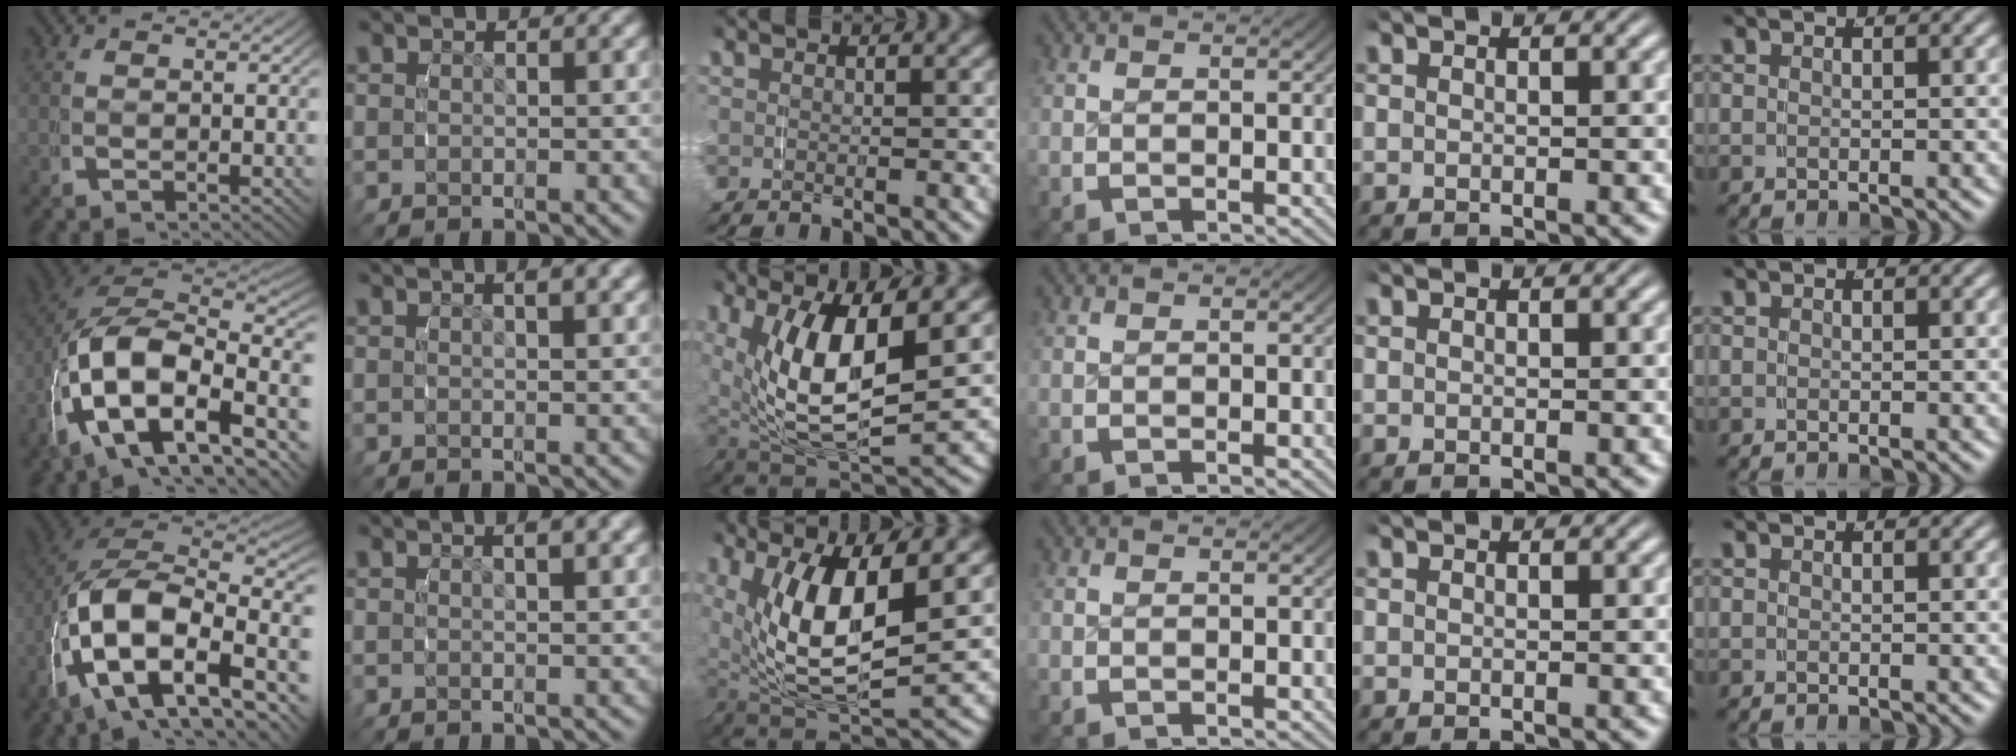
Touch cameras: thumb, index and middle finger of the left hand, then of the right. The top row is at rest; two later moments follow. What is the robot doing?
{"motion": "grasp_and_lifting", "object": "water bottle"}